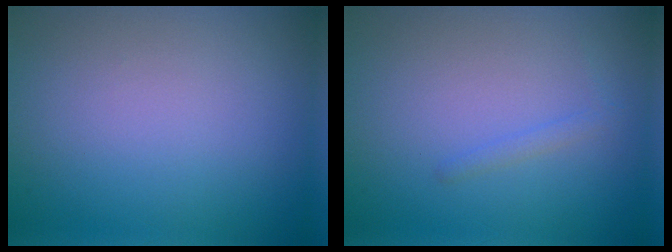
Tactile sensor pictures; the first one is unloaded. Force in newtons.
{"total": 0.8, "press": 0.8, "slide": 0.0}